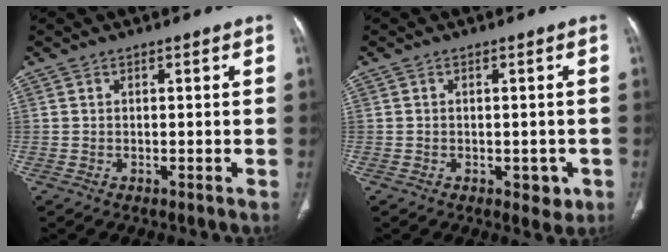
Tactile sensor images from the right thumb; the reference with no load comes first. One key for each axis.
{"total": 3.3, "fx": -1.1, "fy": 2.2, "fz": 2.2, "tx": -0.009, "ty": 0.002, "tz": -0.010}